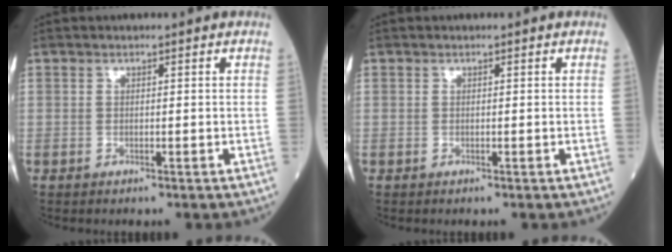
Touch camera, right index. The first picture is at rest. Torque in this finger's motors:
{"motor_torque": [0.00, 0.00, 0.00, -0.01]}